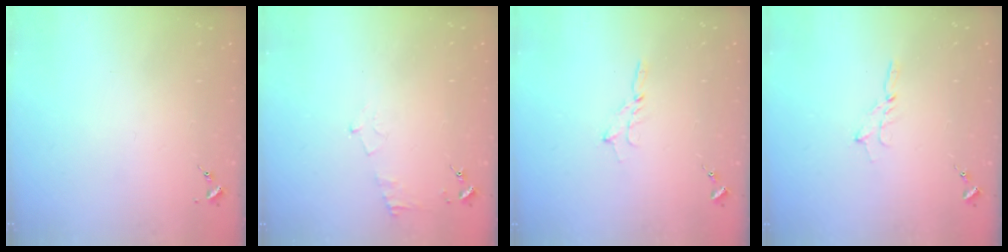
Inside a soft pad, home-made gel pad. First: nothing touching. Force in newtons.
{"total": 4.5, "press": 4.4, "slide": 0.6}
{"total": 2.7, "press": 2.7, "slide": 0.2}
{"total": 2.7, "press": 2.7, "slide": 0.2}